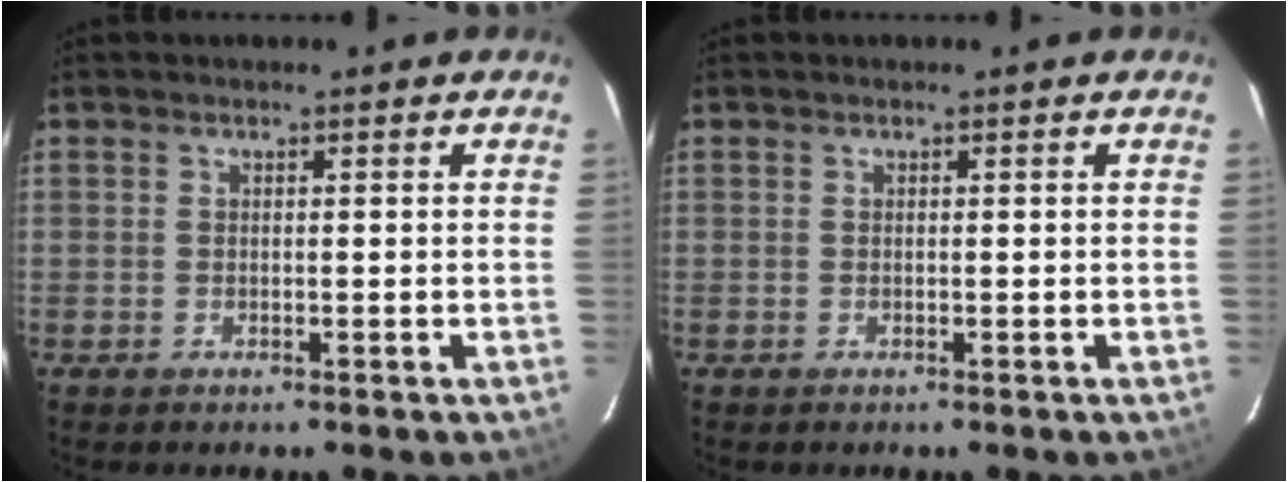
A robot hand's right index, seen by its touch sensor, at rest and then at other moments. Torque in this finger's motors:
{"motor_torque": [0.00, 0.00, 0.00, 0.00]}